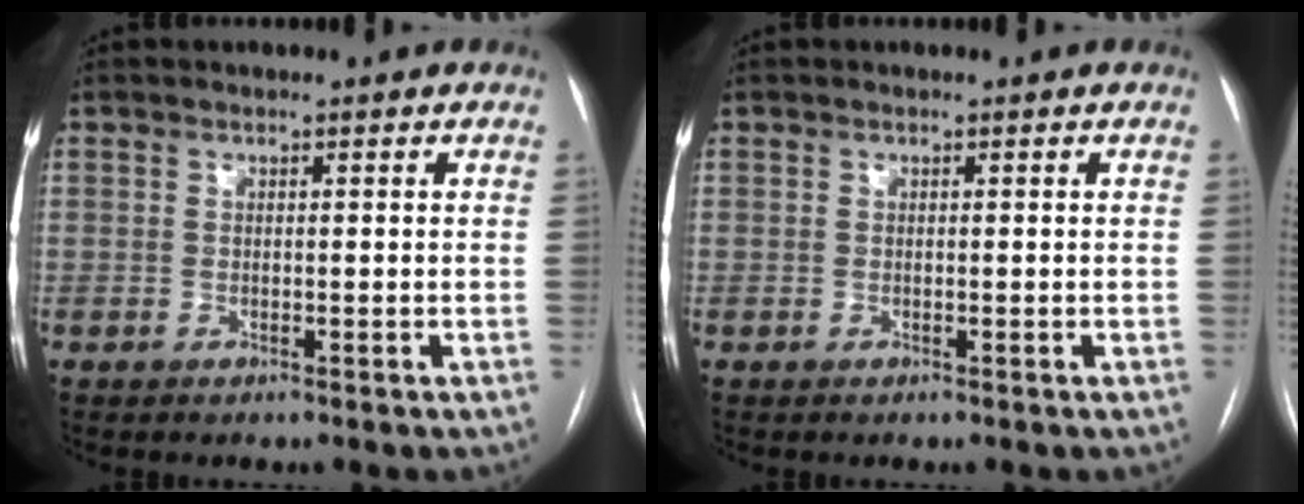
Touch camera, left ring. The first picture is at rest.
{"total": 0.0}